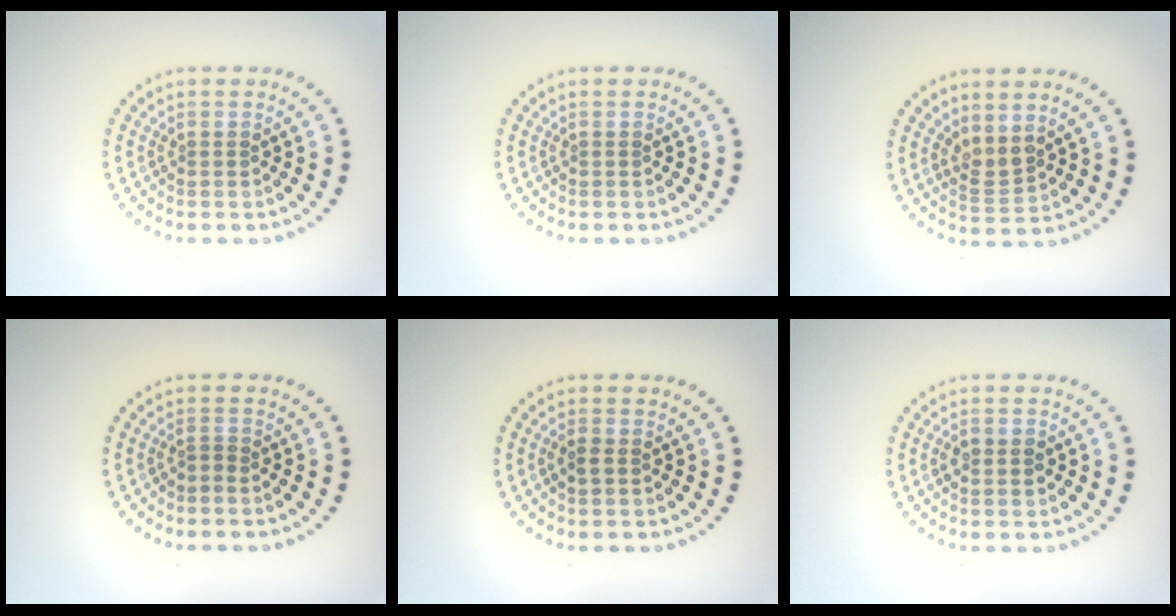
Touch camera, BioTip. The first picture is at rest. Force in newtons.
{"total": 0.0}
{"total": 1.9, "press": 1.5, "slide": 1.2}
{"total": 0.6, "press": 0.3, "slide": 0.6}
{"total": 1.0, "press": 1.0, "slide": 0.2}
{"total": 2.0, "press": 2.0, "slide": 0.1}